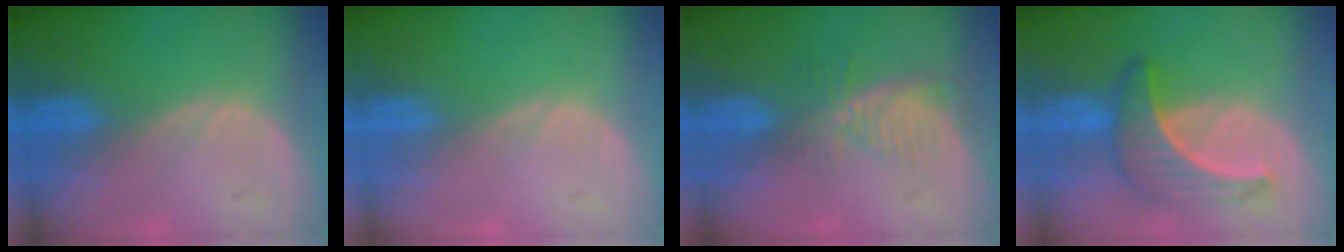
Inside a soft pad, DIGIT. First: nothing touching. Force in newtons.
{"total": 0.0}
{"total": 5.5, "press": 4.6, "slide": 3.0}
{"total": 6.6, "press": 6.3, "slide": 2.2}